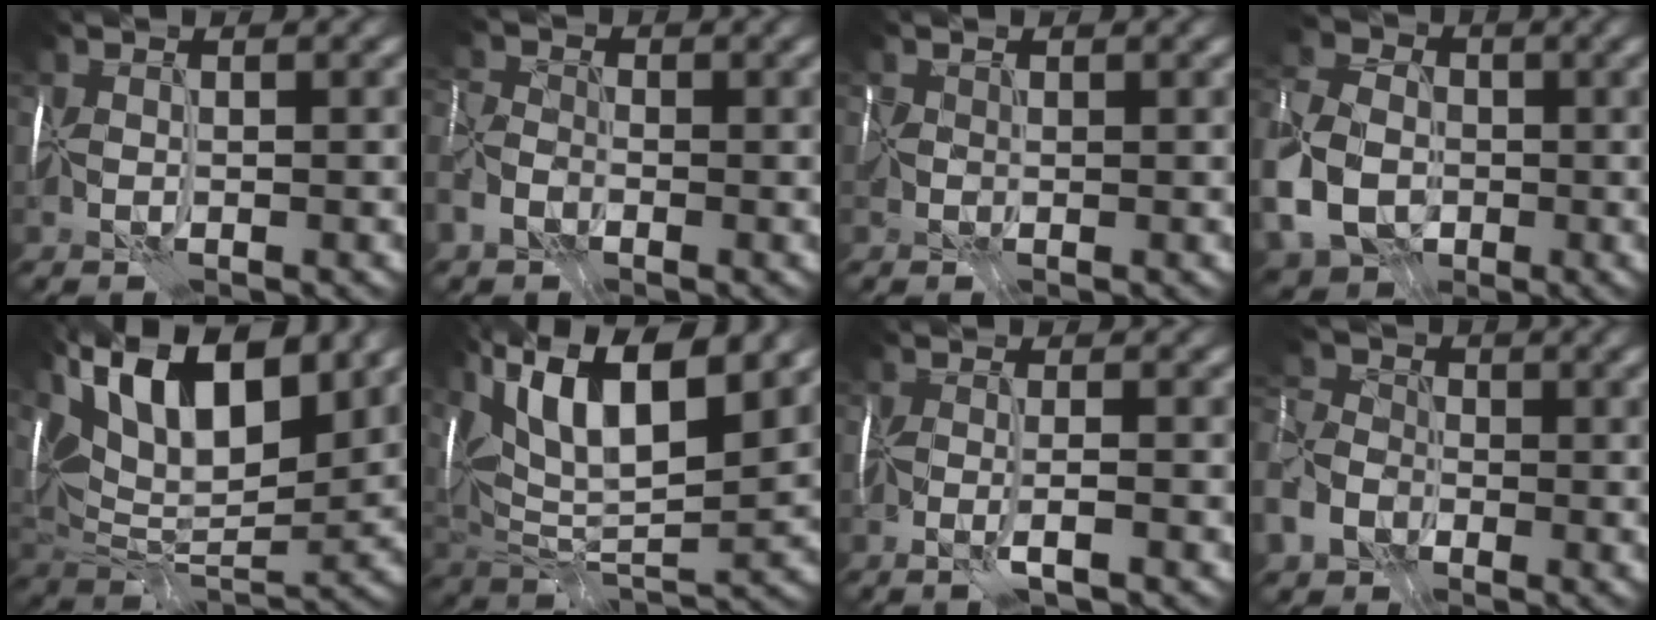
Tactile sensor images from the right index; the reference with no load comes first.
{"total": 3.8, "force": [-2.2, 2.6, 1.7], "torque": [-0.050, -0.009, -0.052]}
{"total": 1.7, "force": [-0.1, 1.3, 1.0], "torque": [-0.033, 0.000, -0.001]}
{"total": 9.1, "force": [-2.3, 7.2, 5.1], "torque": [-0.131, -0.009, -0.058]}
{"total": 15.6, "force": [7.4, 6.8, 11.9], "torque": [-0.205, 0.036, 0.121]}
{"total": 13.8, "force": [6.7, 4.9, 11.0], "torque": [-0.198, 0.018, 0.116]}
{"total": 1.4, "force": [-0.9, -0.4, 0.9], "torque": [-0.021, -0.003, -0.021]}
{"total": 8.8, "force": [-5.1, 6.2, 3.7], "torque": [-0.091, -0.028, -0.095]}